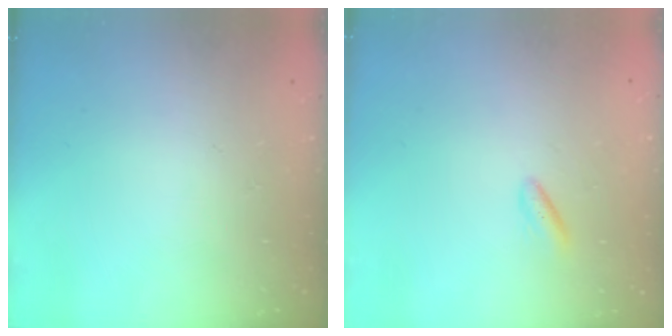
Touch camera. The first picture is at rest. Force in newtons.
{"total": 2.0, "press": 1.7, "slide": 1.0}